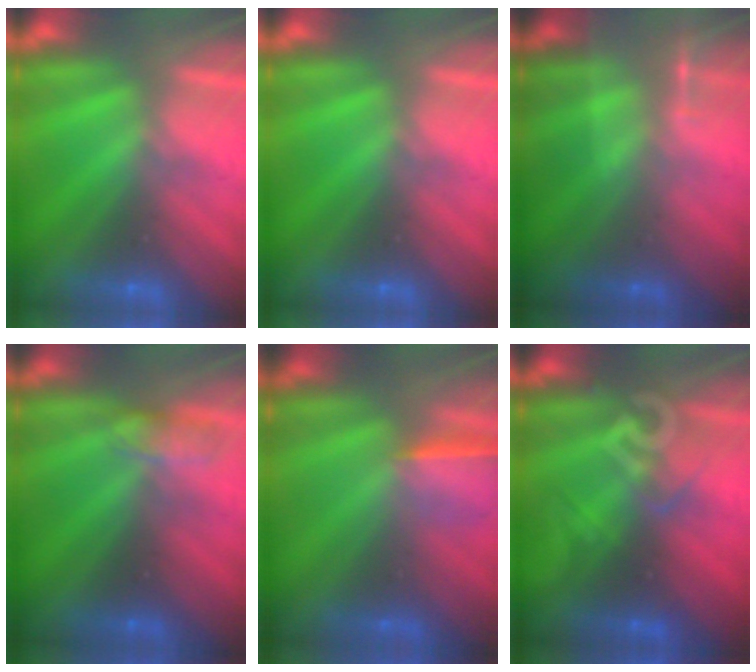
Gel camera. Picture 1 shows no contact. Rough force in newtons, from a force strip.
{"total": 0.0}
{"total": 1.8}
{"total": 2.7}
{"total": 1.6}
{"total": 2.9}